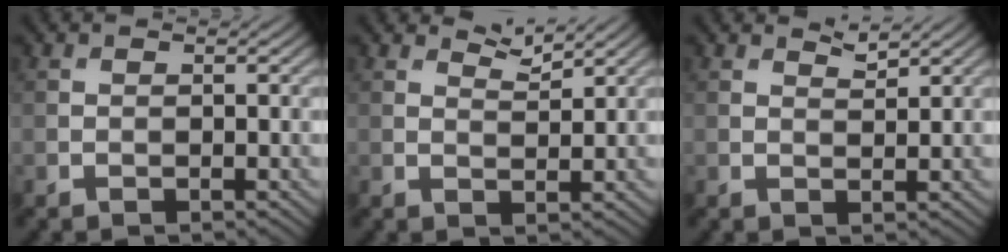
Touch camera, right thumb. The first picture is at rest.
{"total": 2.4, "force": [2.1, 0.4, 1.0], "torque": [-0.022, -0.001, 0.044]}
{"total": 1.6, "force": [1.4, 0.2, 0.7], "torque": [-0.019, -0.003, 0.027]}